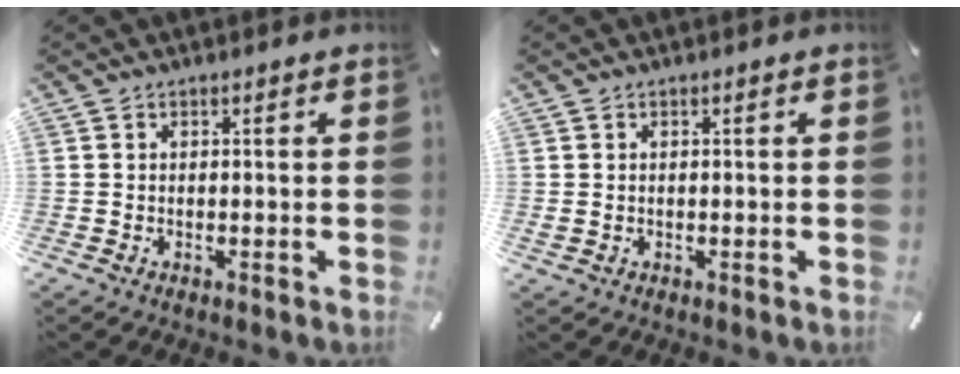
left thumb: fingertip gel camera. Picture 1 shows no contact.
{"total": 0.5, "force": [0.0, 0.4, 0.3], "torque": [-0.006, 0.000, 0.000]}